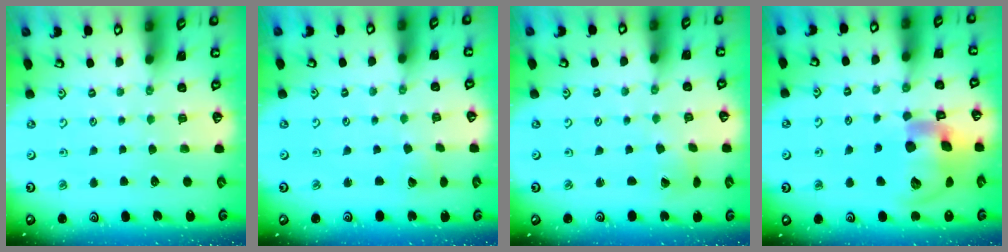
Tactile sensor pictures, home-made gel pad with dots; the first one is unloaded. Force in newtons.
{"total": 2.2, "press": 2.2, "slide": 0.2}
{"total": 1.2, "press": 1.2, "slide": 0.2}
{"total": 20.7, "press": 20.4, "slide": 3.4}